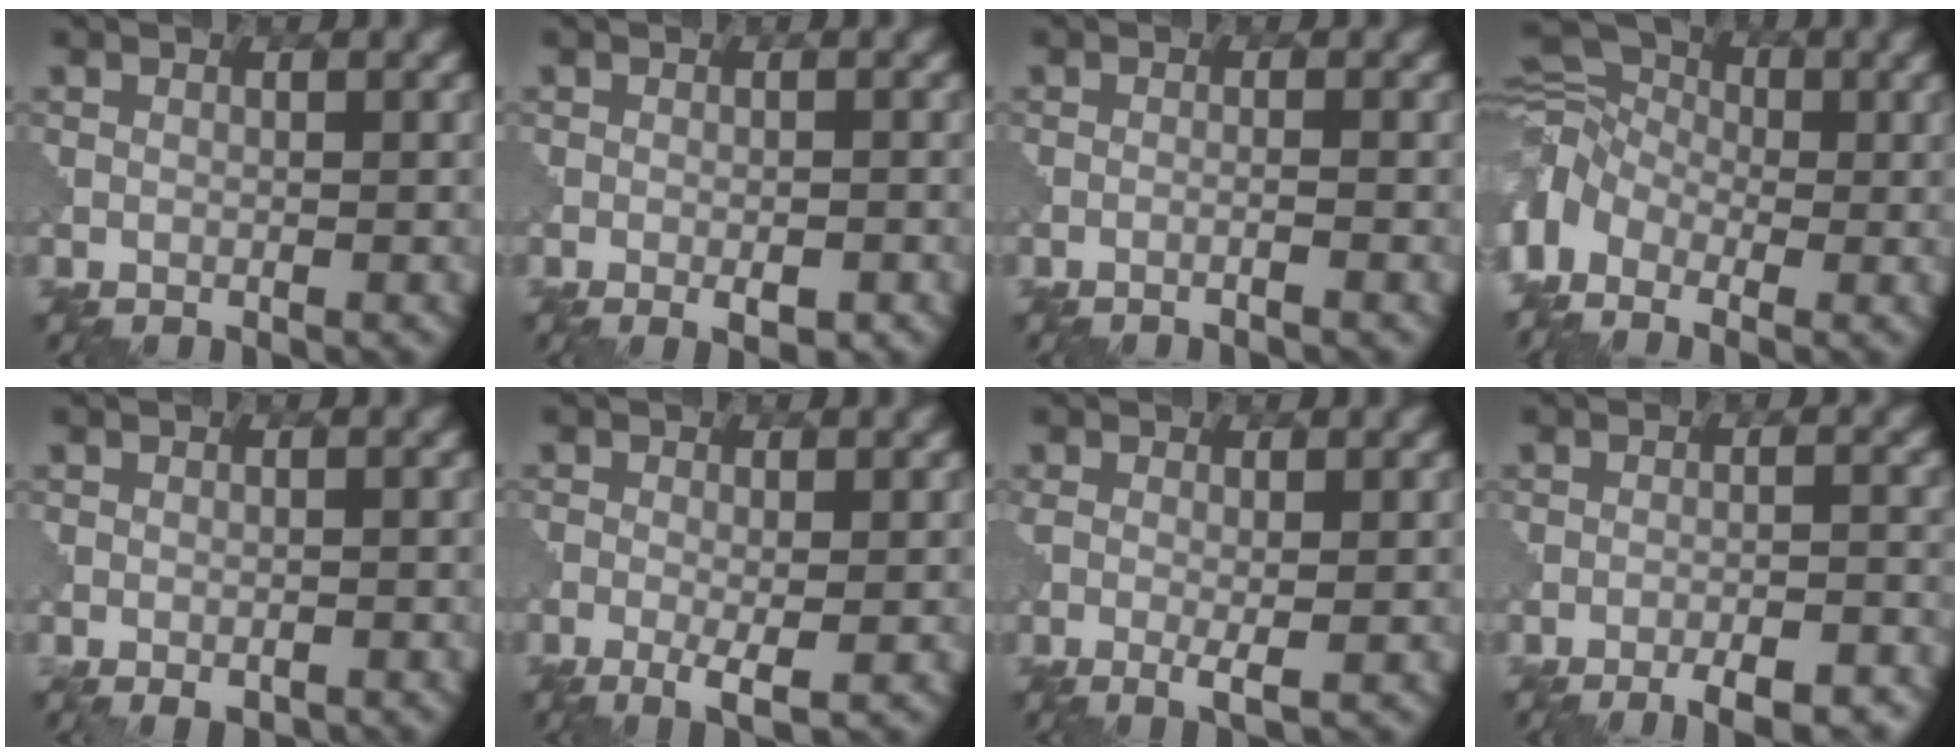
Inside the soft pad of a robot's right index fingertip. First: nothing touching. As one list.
[{"total": 1.3, "force": [-1.1, 0.0, 0.8], "torque": [-0.012, -0.004, -0.009]}, {"total": 1.1, "force": [-0.7, 0.3, 0.8], "torque": [0.014, -0.002, -0.039]}, {"total": 5.4, "force": [-1.8, 3.9, 3.2], "torque": [-0.083, 0.011, -0.037]}, {"total": 1.2, "force": [-1.2, 0.3, 0.3], "torque": [-0.008, -0.008, -0.008]}, {"total": 2.4, "force": [-1.3, 0.3, 2.0], "torque": [-0.043, -0.010, -0.019]}, {"total": 1.9, "force": [-0.6, 0.2, 1.8], "torque": [-0.040, -0.005, -0.008]}, {"total": 5.9, "force": [-5.0, 1.4, 2.7], "torque": [-0.016, 0.005, -0.060]}]